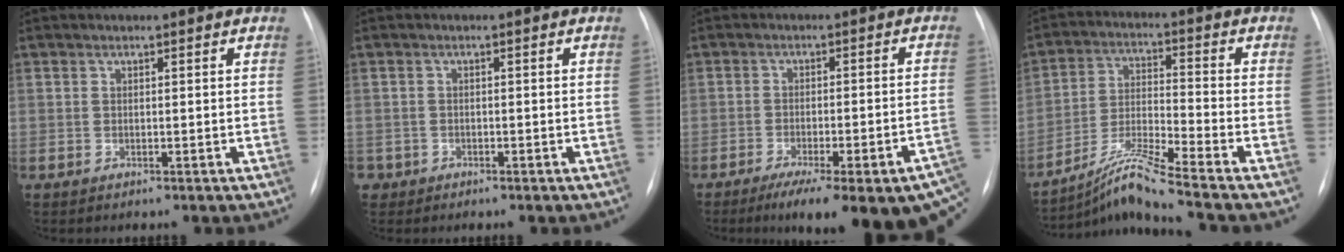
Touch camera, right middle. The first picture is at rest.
{"total": 1.6, "force": [-0.9, 1.3, 0.0], "torque": [0.002, 0.006, -0.013]}
{"total": 20.7, "force": [-13.9, 3.2, 15.0], "torque": [-0.147, -0.004, -0.181]}
{"total": 10.0, "force": [-8.5, -2.5, 4.6], "torque": [-0.091, -0.016, -0.157]}